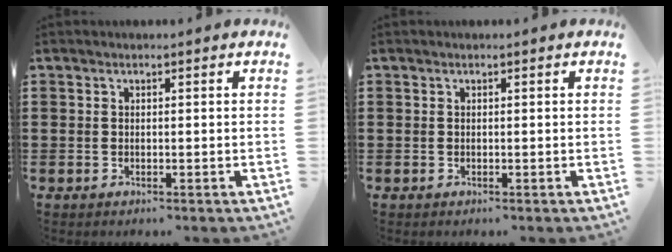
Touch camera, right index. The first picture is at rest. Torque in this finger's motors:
{"motor_torque": [0.80, 1.34, 0.00, 0.01]}